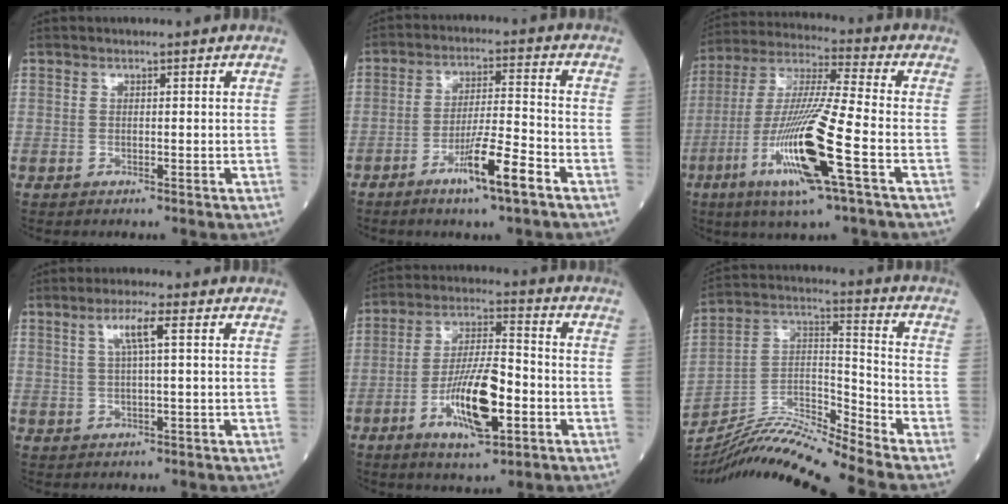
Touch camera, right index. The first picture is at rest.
{"total": 8.6, "force": [-4.9, -0.1, 7.1], "torque": [-0.125, -0.007, -0.087]}
{"total": 17.3, "force": [-6.4, 0.1, 16.1], "torque": [-0.335, -0.022, -0.122]}
{"total": 4.0, "force": [1.3, -0.1, 3.7], "torque": [-0.073, 0.008, 0.025]}
{"total": 12.2, "force": [-4.3, 2.7, 11.1], "torque": [-0.210, -0.001, -0.073]}
{"total": 15.5, "force": [-14.5, -2.5, 5.1], "torque": [-0.091, 0.024, -0.266]}